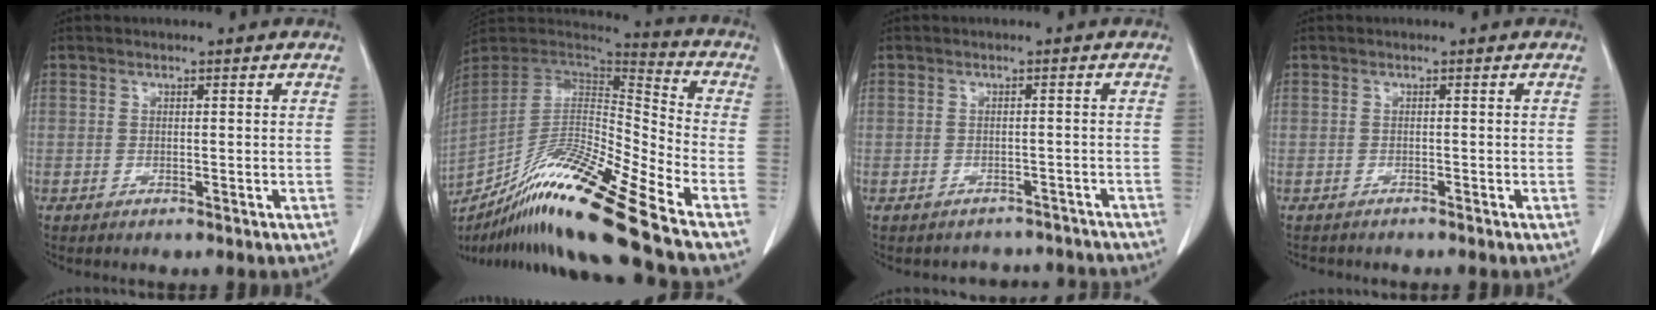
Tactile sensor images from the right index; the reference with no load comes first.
{"total": 21.5, "force": [-15.1, -0.7, 15.2], "torque": [-0.286, -0.028, -0.282]}
{"total": 5.3, "force": [-4.7, 2.5, -0.7], "torque": [0.015, 0.026, -0.051]}
{"total": 1.4, "force": [-1.3, 0.5, 0.0], "torque": [-0.008, -0.003, -0.022]}